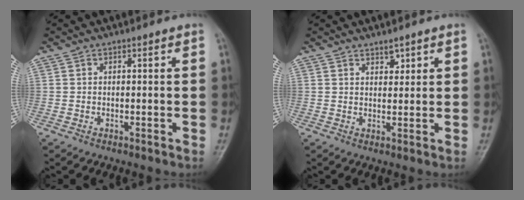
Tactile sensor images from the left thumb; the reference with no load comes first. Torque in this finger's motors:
{"motor_torque": [-0.12, -0.07, -0.30, -0.23, -0.03]}